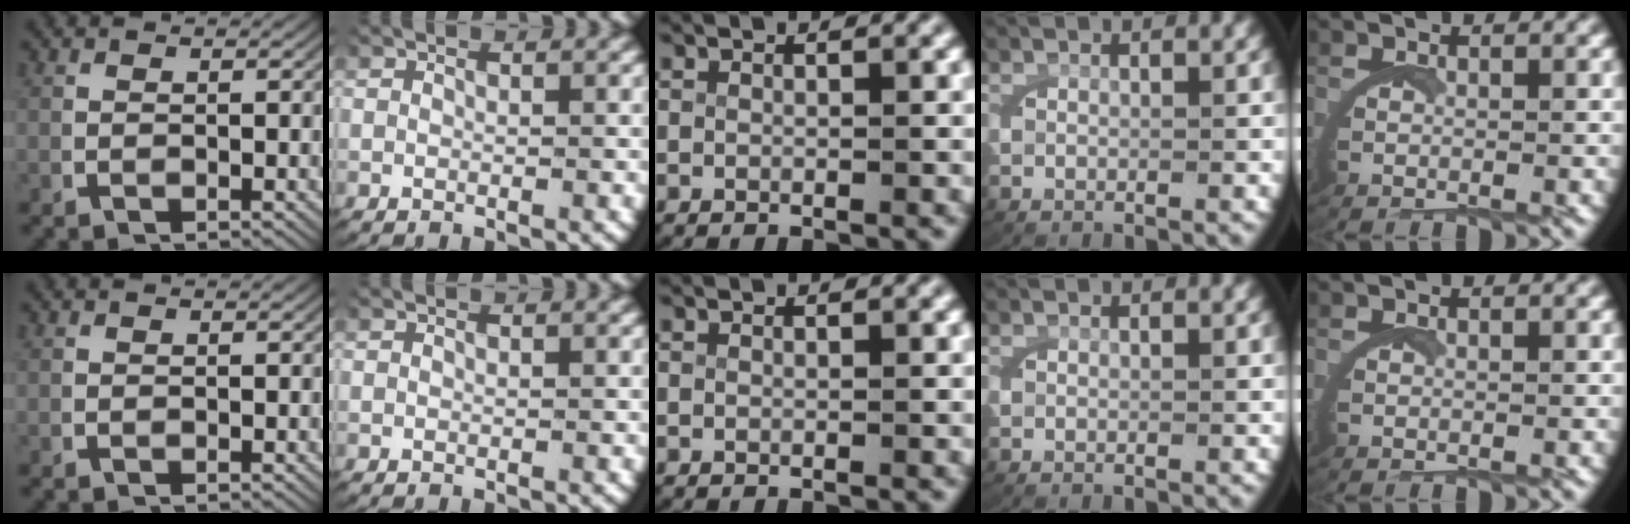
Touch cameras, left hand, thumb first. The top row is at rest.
{}